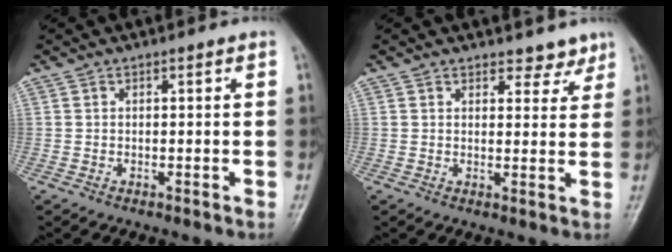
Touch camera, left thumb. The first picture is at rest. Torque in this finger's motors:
{"motor_torque": [-0.12, 0.01, -0.31, -0.12, -0.03]}